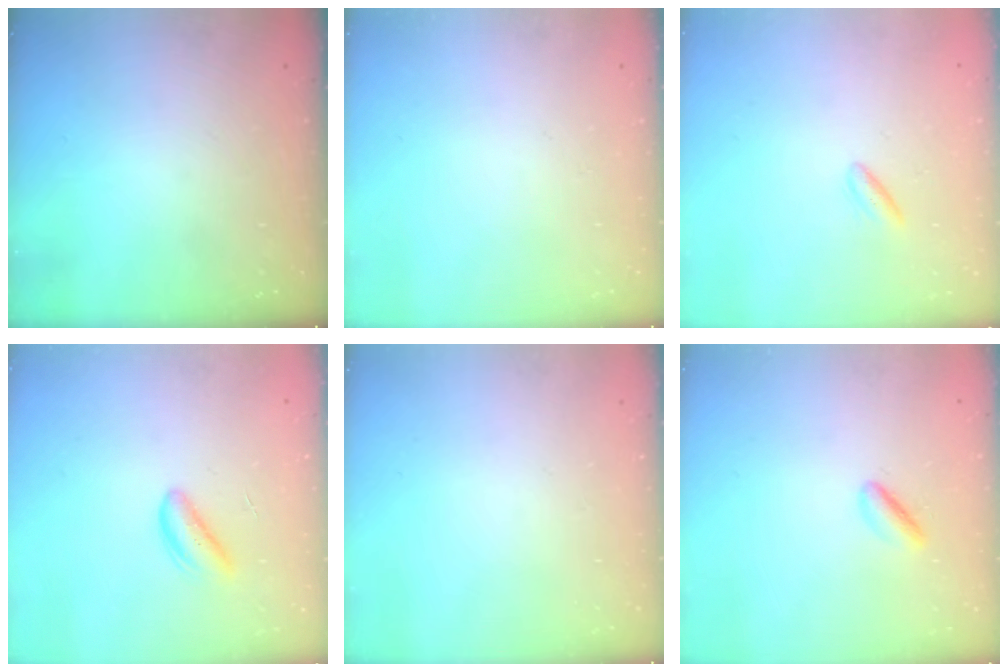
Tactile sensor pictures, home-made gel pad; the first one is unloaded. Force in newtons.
{"total": 0.0}
{"total": 2.5, "press": 2.2, "slide": 1.2}
{"total": 2.9, "press": 2.9, "slide": 0.5}
{"total": 0.0}
{"total": 2.9, "press": 2.7, "slide": 0.9}